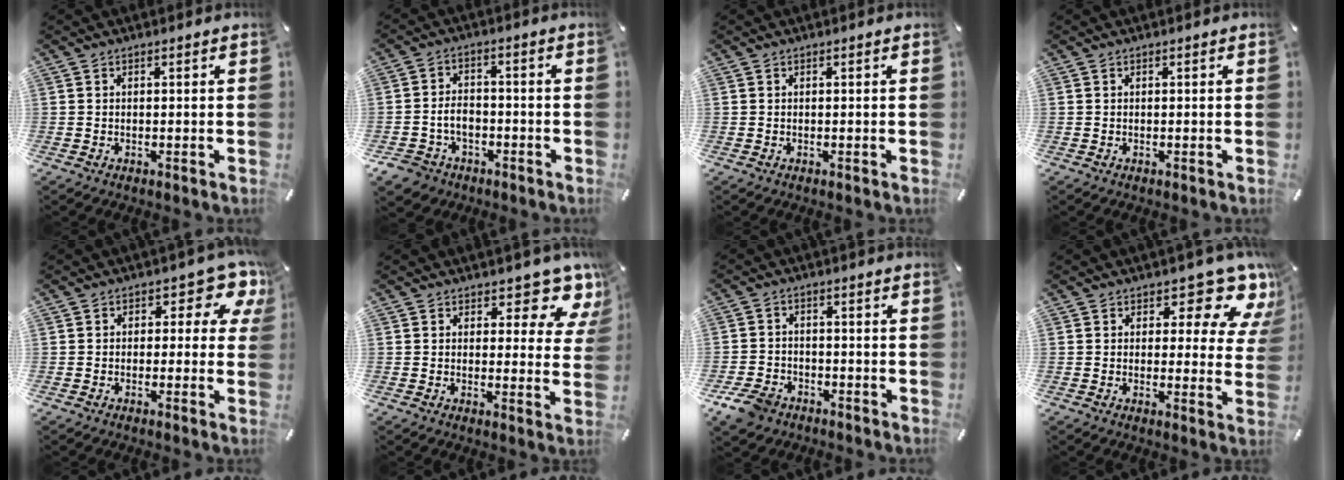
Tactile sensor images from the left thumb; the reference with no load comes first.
{"total": 6.6, "force": [-2.1, 5.6, 2.8], "torque": [-0.071, 0.013, -0.039]}
{"total": 0.0}
{"total": 0.0}
{"total": 7.7, "force": [2.9, 4.4, 5.6], "torque": [-0.065, -0.019, 0.044]}
{"total": 8.2, "force": [6.1, 3.6, 4.2], "torque": [-0.038, -0.051, 0.102]}
{"total": 6.0, "force": [-4.0, 3.8, 2.2], "torque": [-0.055, 0.021, -0.080]}
{"total": 11.1, "force": [7.0, 5.0, 7.0], "torque": [-0.073, -0.055, 0.115]}